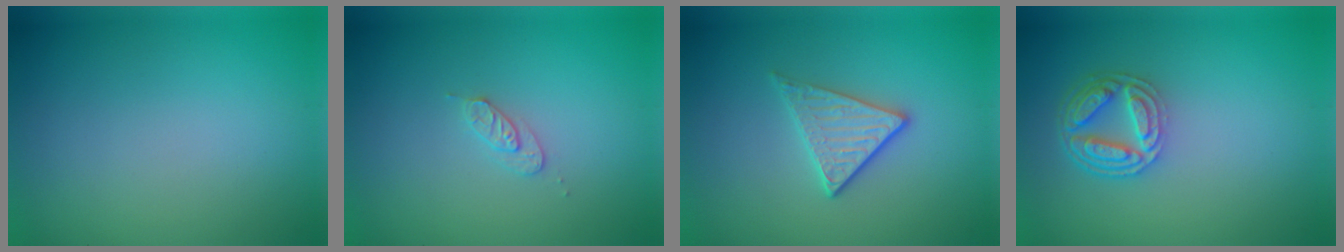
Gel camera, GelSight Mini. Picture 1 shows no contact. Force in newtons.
{"total": 1.4, "press": 1.4, "slide": 0.2}
{"total": 3.0, "press": 2.7, "slide": 1.2}
{"total": 4.6, "press": 3.6, "slide": 2.9}